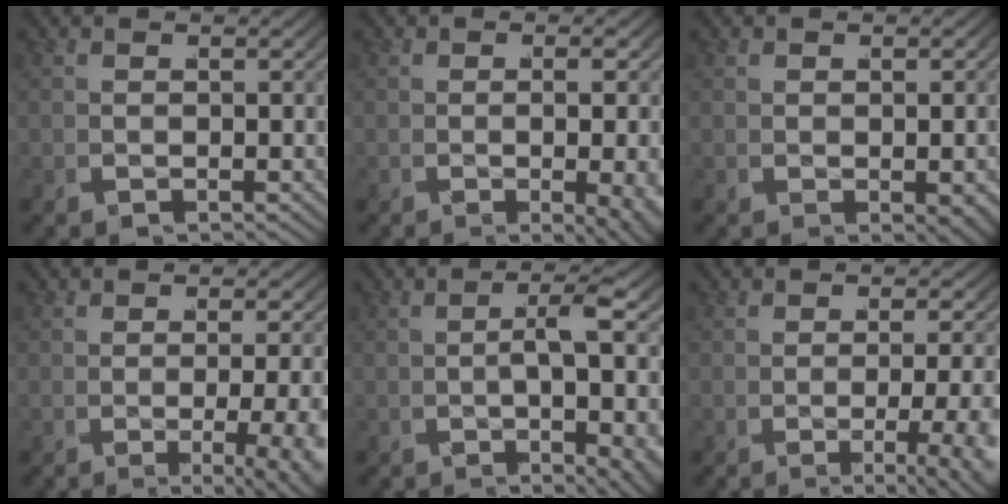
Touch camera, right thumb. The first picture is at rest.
{"total": 4.5, "force": [-0.9, 1.1, 4.2], "torque": [-0.056, -0.008, -0.011]}
{"total": 1.1, "force": [-0.2, 0.5, 0.9], "torque": [-0.015, -0.010, 0.006]}
{"total": 6.3, "force": [-2.0, 2.0, 5.6], "torque": [-0.074, -0.004, -0.033]}
{"total": 5.7, "force": [-0.8, 1.1, 5.5], "torque": [-0.082, 0.011, -0.019]}
{"total": 6.0, "force": [-2.1, 1.8, 5.3], "torque": [-0.070, 0.000, -0.038]}